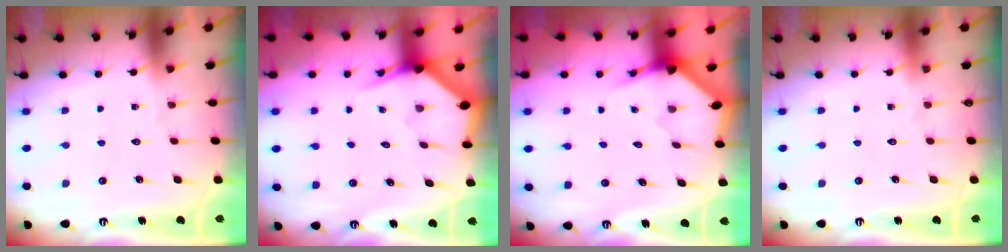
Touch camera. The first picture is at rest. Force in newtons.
{"total": 2.8, "press": 2.8, "slide": 0.0}
{"total": 3.2, "press": 3.2, "slide": 0.1}
{"total": 0.0}